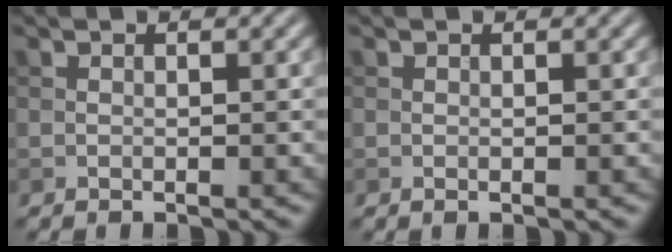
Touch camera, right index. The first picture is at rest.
{"total": 0.0}